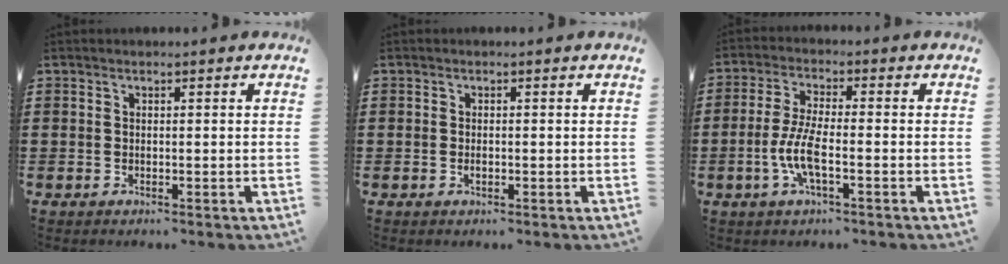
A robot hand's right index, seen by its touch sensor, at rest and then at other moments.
{"total": 0.6, "force": [-0.2, 0.3, 0.5], "torque": [-0.011, -0.004, -0.002]}
{"total": 6.3, "force": [-2.0, 1.6, 5.8], "torque": [-0.133, -0.010, -0.044]}